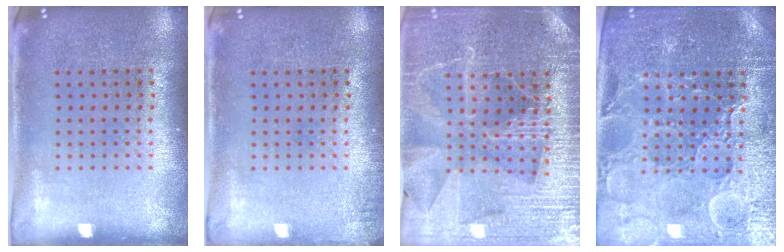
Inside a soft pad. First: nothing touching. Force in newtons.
{"total": 0.9, "press": 0.9, "slide": 0.2}
{"total": 4.2, "press": 3.9, "slide": 1.4}
{"total": 4.3, "press": 4.1, "slide": 1.3}